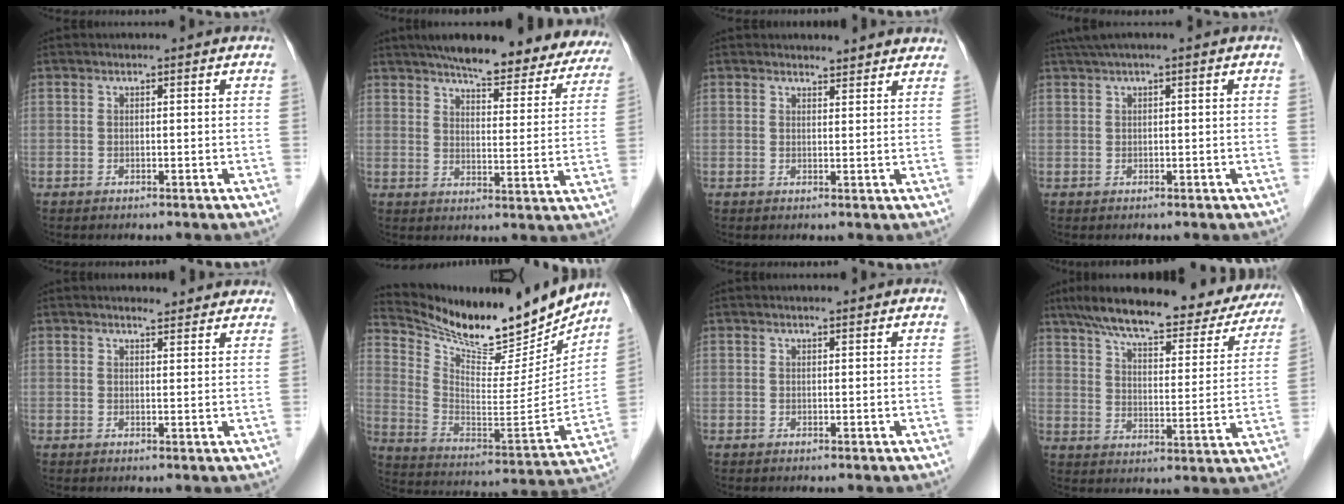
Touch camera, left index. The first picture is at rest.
{"total": 22.3, "force": [19.4, 5.1, 9.7], "torque": [-0.119, -0.013, 0.232]}
{"total": 4.6, "force": [4.4, 1.1, 0.4], "torque": [-0.003, 0.002, 0.040]}
{"total": 2.2, "force": [1.2, -0.1, 1.8], "torque": [-0.044, 0.023, 0.029]}
{"total": 5.1, "force": [4.9, 1.1, 1.0], "torque": [-0.008, 0.006, 0.046]}
{"total": 20.9, "force": [18.8, 4.8, 7.6], "torque": [-0.140, -0.045, 0.295]}
{"total": 1.6, "force": [1.5, 0.2, 0.5], "torque": [-0.012, 0.012, 0.020]}
{"total": 25.0, "force": [20.7, 6.3, 12.5], "torque": [-0.187, 0.010, 0.270]}